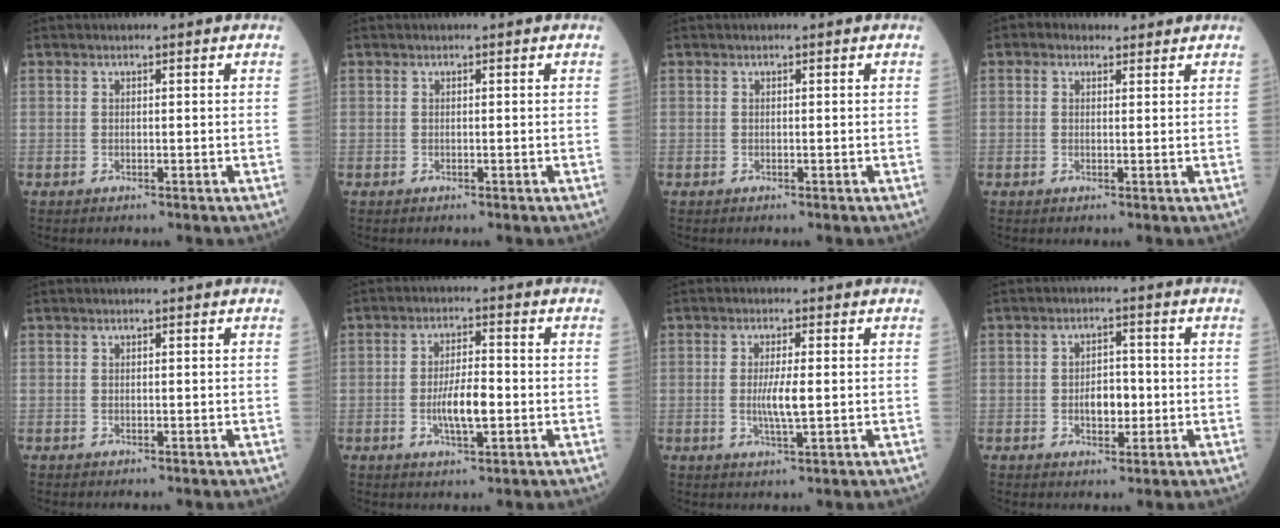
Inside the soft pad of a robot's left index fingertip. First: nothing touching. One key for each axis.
{"total": 0.0}
{"total": 0.0}
{"total": 2.4, "fx": 1.6, "fy": 1.5, "fz": 0.8, "tx": -0.018, "ty": 0.021, "tz": 0.025}
{"total": 0.0}
{"total": 5.8, "fx": -1.2, "fy": 1.5, "fz": 5.5, "tx": -0.108, "ty": -0.001, "tz": -0.022}
{"total": 3.9, "fx": -0.1, "fy": 0.3, "fz": 3.9, "tx": -0.080, "ty": -0.007, "tz": -0.001}
{"total": 4.1, "fx": -0.6, "fy": 2.3, "fz": 3.3, "tx": -0.054, "ty": 0.006, "tz": -0.008}